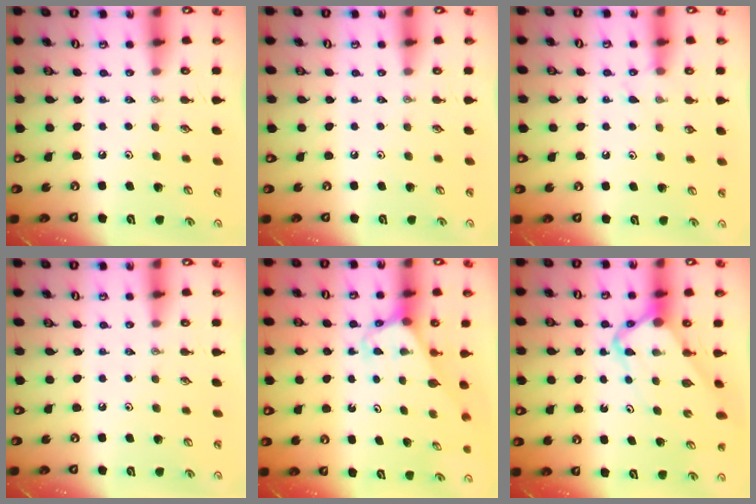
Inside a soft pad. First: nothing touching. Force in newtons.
{"total": 0.0}
{"total": 4.2, "press": 4.2, "slide": 0.5}
{"total": 0.0}
{"total": 3.1, "press": 3.0, "slide": 0.3}
{"total": 6.1, "press": 6.1, "slide": 0.5}